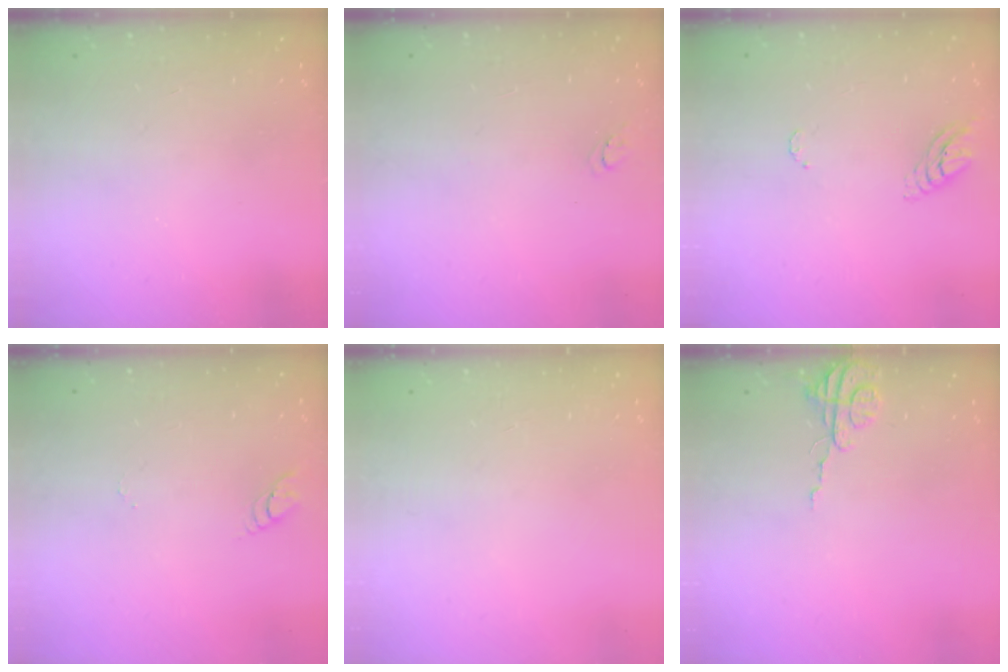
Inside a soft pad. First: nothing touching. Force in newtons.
{"total": 3.3, "press": 3.3, "slide": 0.4}
{"total": 5.1, "press": 5.1, "slide": 0.4}
{"total": 3.1, "press": 3.1, "slide": 0.3}
{"total": 0.0}
{"total": 3.8, "press": 3.8, "slide": 0.4}